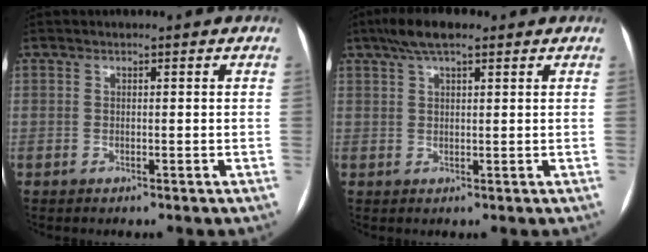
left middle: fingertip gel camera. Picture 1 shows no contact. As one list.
[{"total": 6.0, "force": [4.1, 1.5, 4.1], "torque": [-0.080, 0.026, 0.069]}]